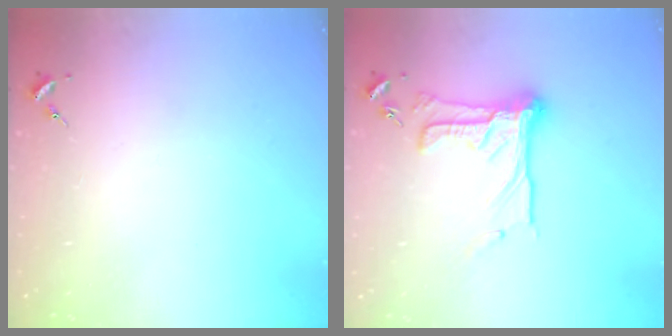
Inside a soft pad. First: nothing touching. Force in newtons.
{"total": 16.2, "press": 16.0, "slide": 2.1}